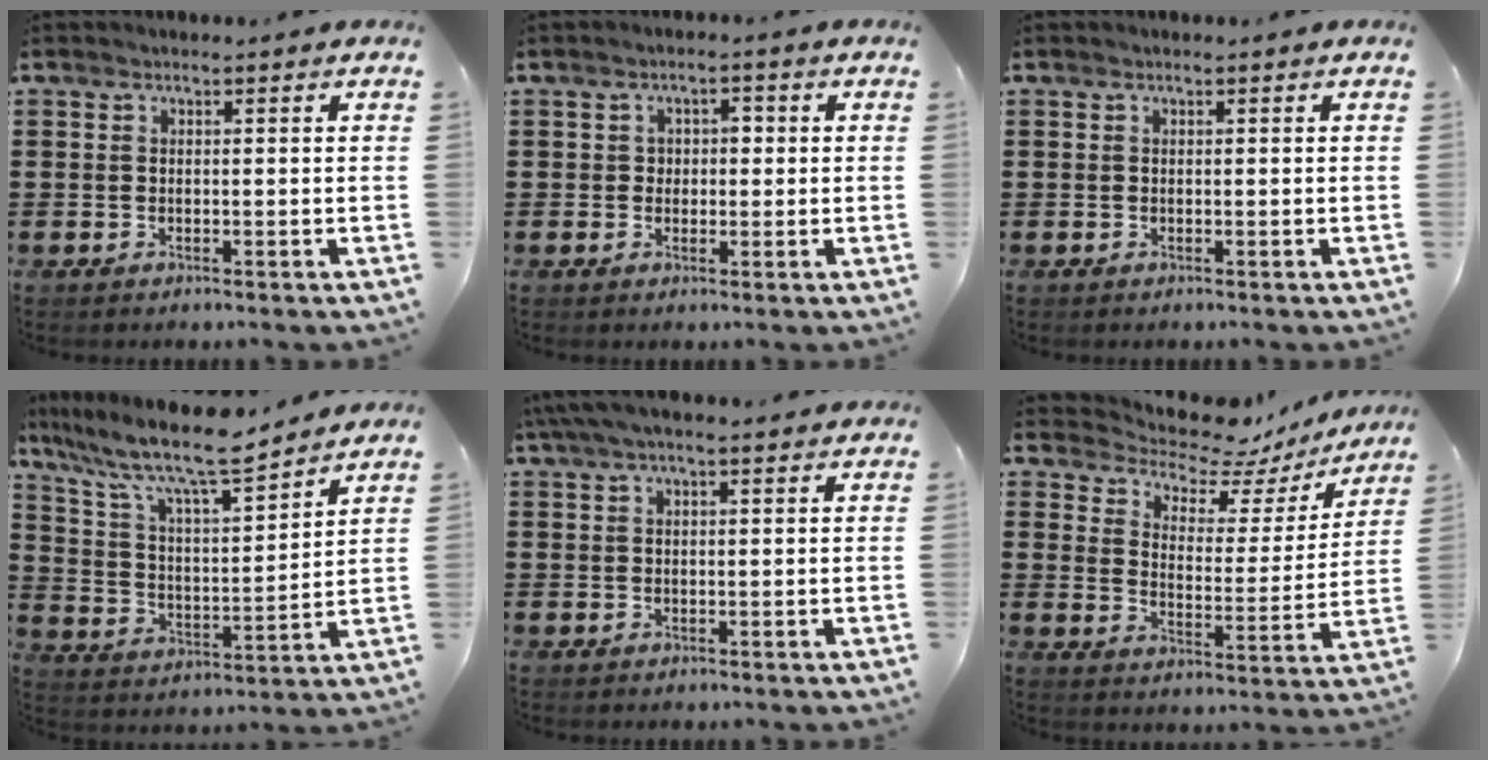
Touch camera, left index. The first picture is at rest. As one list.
[{"total": 2.0, "force": [0.1, 1.7, 1.2], "torque": [-0.022, 0.005, -0.005]}, {"total": 0.0}, {"total": 11.2, "force": [9.5, 1.1, 5.9], "torque": [-0.151, -0.056, 0.160]}, {"total": 3.6, "force": [2.5, 0.6, 2.5], "torque": [-0.054, 0.005, 0.046]}, {"total": 6.5, "force": [6.0, 2.0, 1.6], "torque": [-0.049, -0.051, 0.098]}]